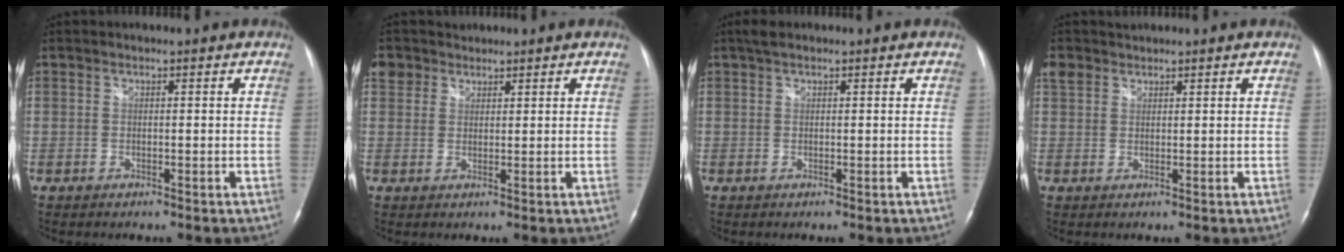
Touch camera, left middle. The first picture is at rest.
{"total": 3.1, "force": [2.1, 2.3, 0.0], "torque": [-0.002, 0.018, 0.038]}
{"total": 1.7, "force": [1.2, 0.6, 1.0], "torque": [-0.022, 0.020, 0.021]}
{"total": 2.3, "force": [1.9, 1.2, 0.1], "torque": [-0.007, 0.019, 0.038]}